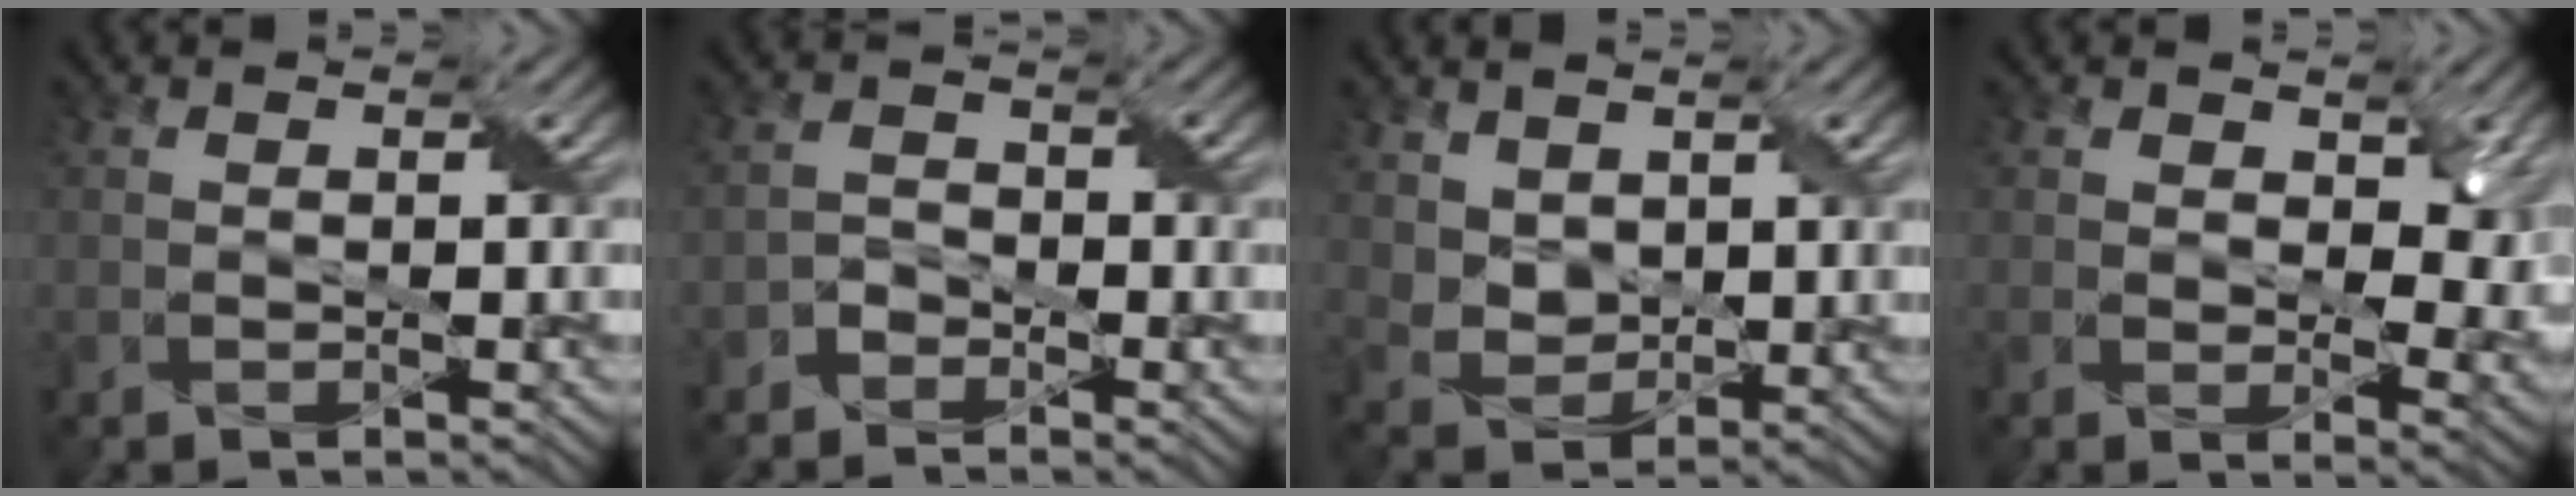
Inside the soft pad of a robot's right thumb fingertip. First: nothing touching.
{"total": 2.3, "force": [-1.8, 1.2, 0.6], "torque": [-0.017, 0.007, -0.044]}
{"total": 4.3, "force": [2.4, 2.9, 2.0], "torque": [-0.062, -0.011, 0.049]}
{"total": 6.4, "force": [2.3, 3.9, 4.6], "torque": [-0.080, -0.011, 0.036]}